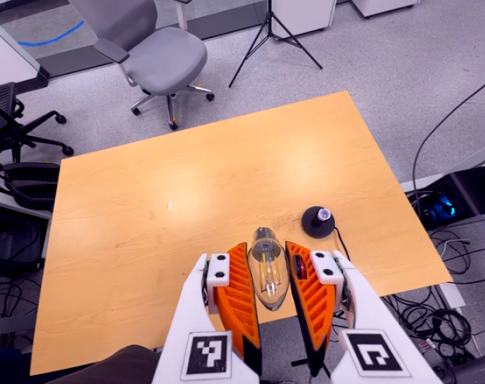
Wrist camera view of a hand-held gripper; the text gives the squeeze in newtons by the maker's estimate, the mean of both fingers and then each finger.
{"total": 12.5, "left": 13.0, "right": 12.1}